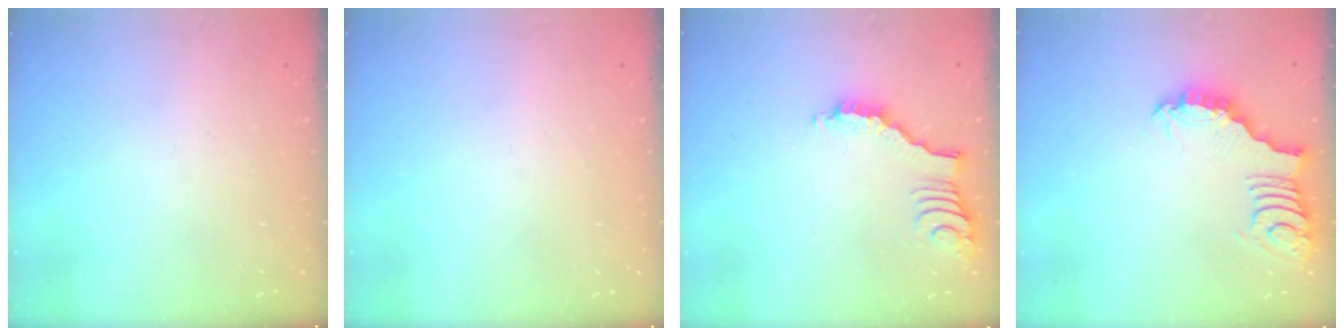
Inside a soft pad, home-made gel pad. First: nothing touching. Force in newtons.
{"total": 0.0}
{"total": 3.5, "press": 3.5, "slide": 0.4}
{"total": 2.3, "press": 2.3, "slide": 0.4}